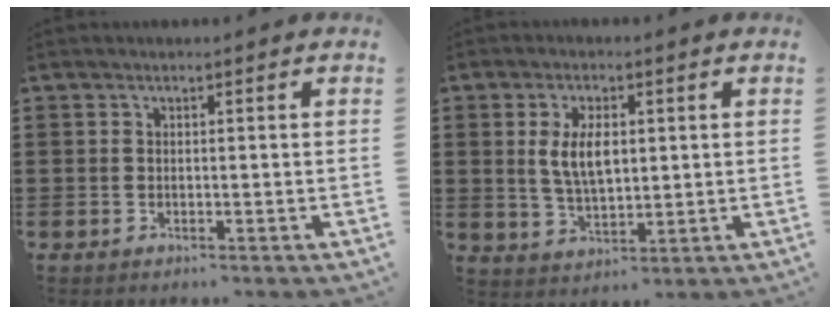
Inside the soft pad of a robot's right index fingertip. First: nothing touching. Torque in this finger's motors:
{"motor_torque": [0.38, 0.26, 0.29, 0.17]}